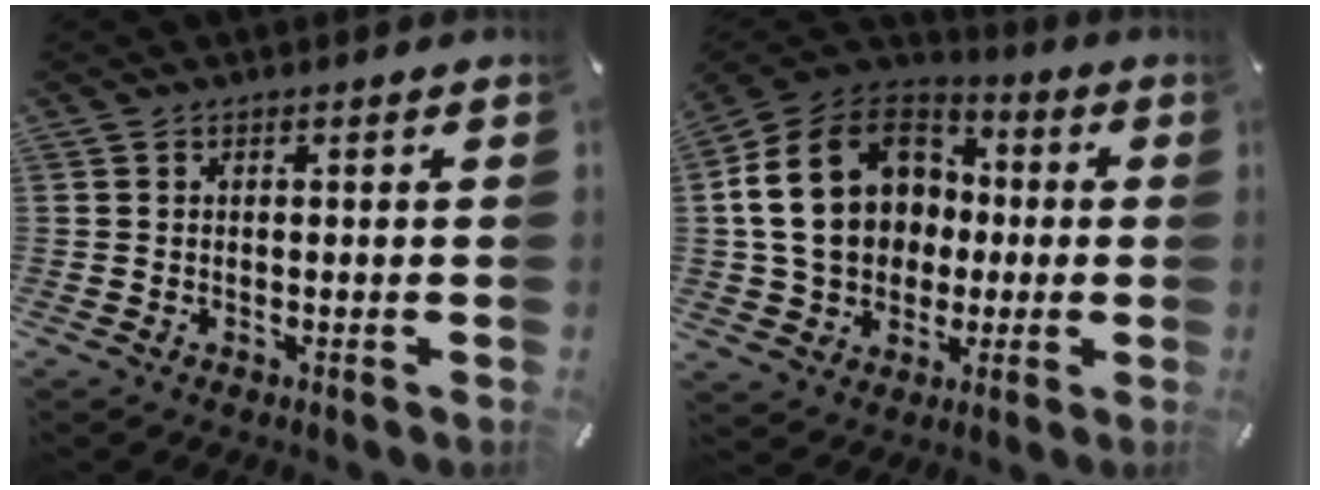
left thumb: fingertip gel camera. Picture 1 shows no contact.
{"total": 19.0, "force": [0.2, 16.2, 9.9], "torque": [-0.206, 0.014, 0.009]}